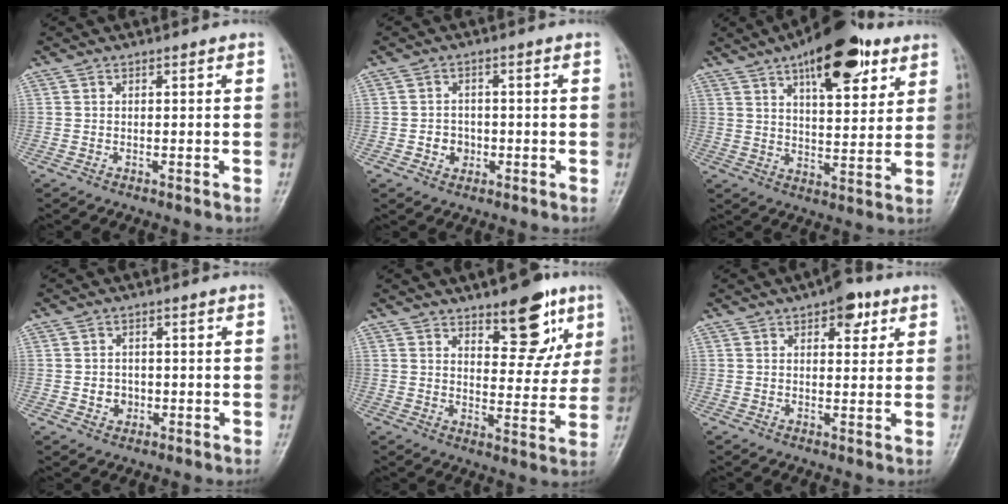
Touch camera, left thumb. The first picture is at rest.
{"total": 3.5, "force": [-0.9, 3.1, 1.4], "torque": [0.000, 0.008, -0.015]}
{"total": 17.7, "force": [9.8, 7.3, 12.8], "torque": [-0.151, -0.033, 0.147]}
{"total": 3.0, "force": [-0.5, 2.7, 1.2], "torque": [-0.004, 0.005, -0.005]}
{"total": 12.5, "force": [7.4, 5.4, 8.6], "torque": [-0.073, -0.041, 0.104]}
{"total": 6.1, "force": [3.2, 3.0, 4.2], "torque": [-0.030, -0.008, 0.036]}